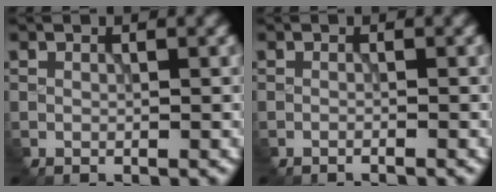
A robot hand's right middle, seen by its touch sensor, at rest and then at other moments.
{"total": 0.8, "force": [-0.6, 0.2, 0.5], "torque": [-0.001, -0.002, -0.016]}